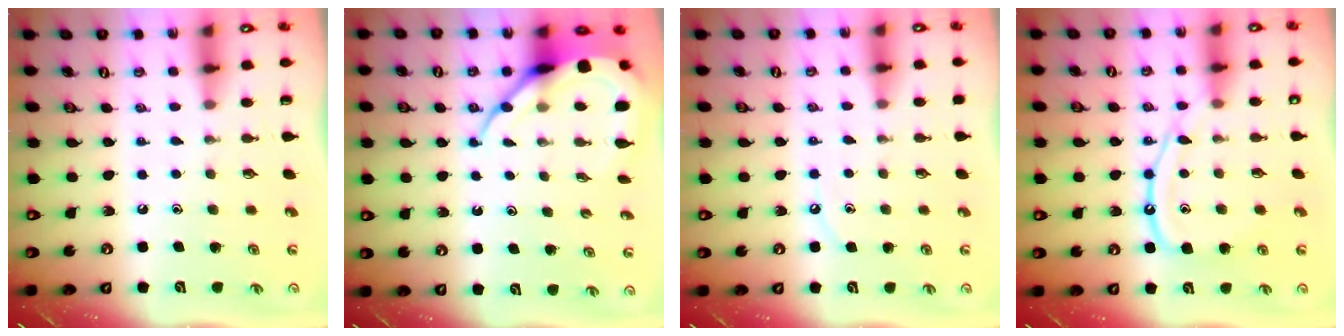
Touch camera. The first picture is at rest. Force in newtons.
{"total": 10.0, "press": 10.0, "slide": 0.6}
{"total": 4.5, "press": 4.4, "slide": 0.6}
{"total": 12.3, "press": 12.3, "slide": 1.1}